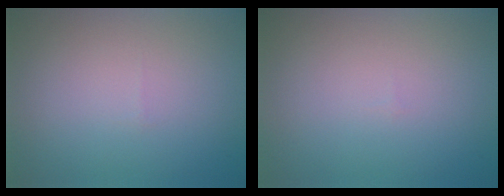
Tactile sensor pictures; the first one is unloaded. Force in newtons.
{"total": 0.0}